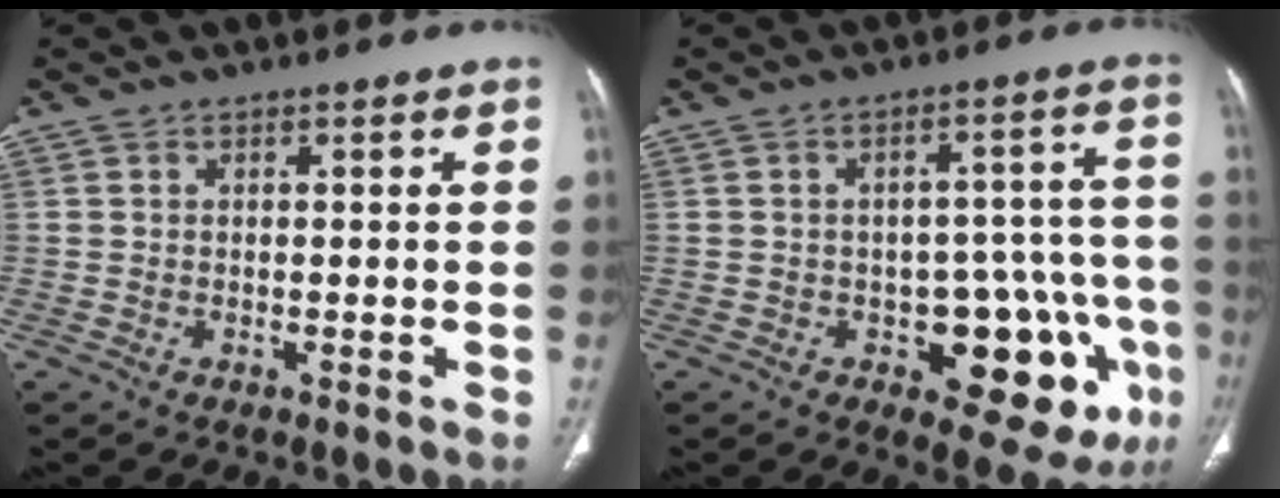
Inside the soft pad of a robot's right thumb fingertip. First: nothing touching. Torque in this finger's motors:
{"motor_torque": [1.30, 1.15, 0.78, -0.94, 0.16]}